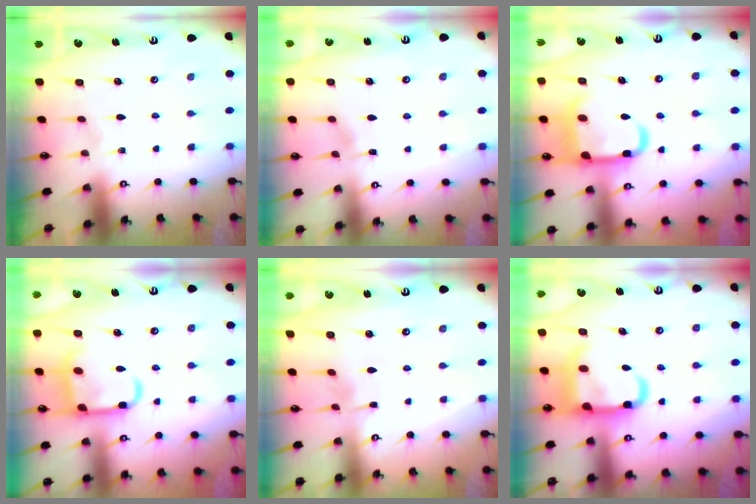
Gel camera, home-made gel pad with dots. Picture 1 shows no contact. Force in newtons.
{"total": 2.5, "press": 2.5, "slide": 0.4}
{"total": 17.1, "press": 17.0, "slide": 1.3}
{"total": 14.1, "press": 14.1, "slide": 1.3}
{"total": 3.0, "press": 2.9, "slide": 0.3}
{"total": 15.2, "press": 15.0, "slide": 1.8}